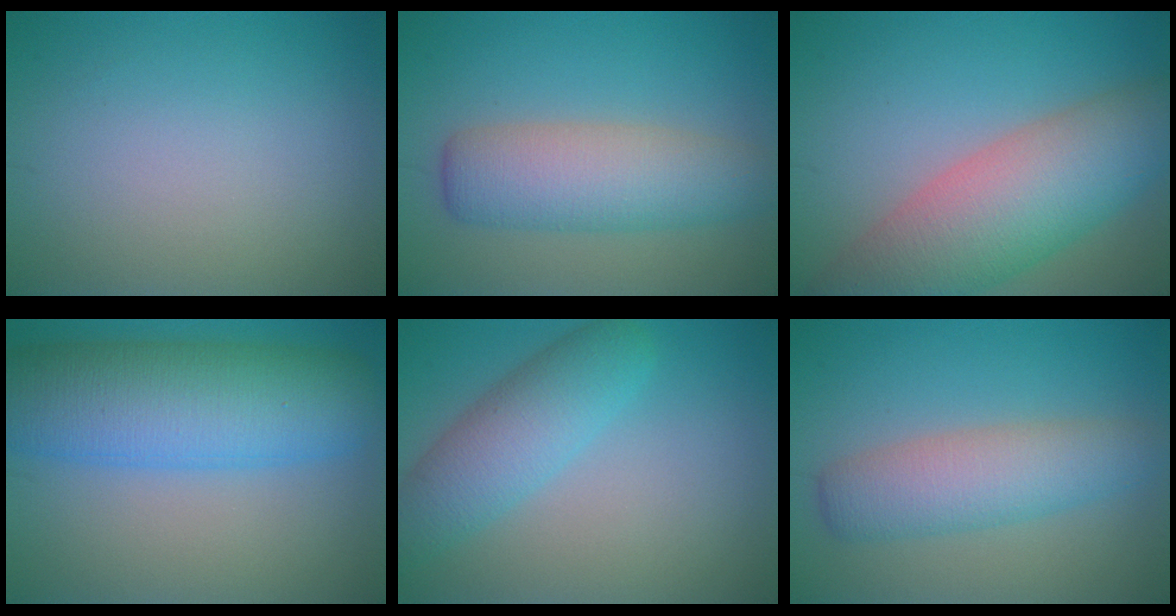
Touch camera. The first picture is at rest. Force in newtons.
{"total": 6.2, "press": 6.2, "slide": 0.2}
{"total": 9.9, "press": 9.9, "slide": 0.4}
{"total": 10.9, "press": 10.9, "slide": 0.2}
{"total": 4.9, "press": 4.9, "slide": 0.2}
{"total": 4.9, "press": 4.9, "slide": 0.1}